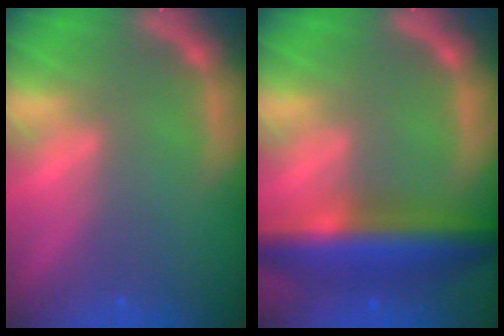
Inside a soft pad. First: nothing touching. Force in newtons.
{"total": 8.5}